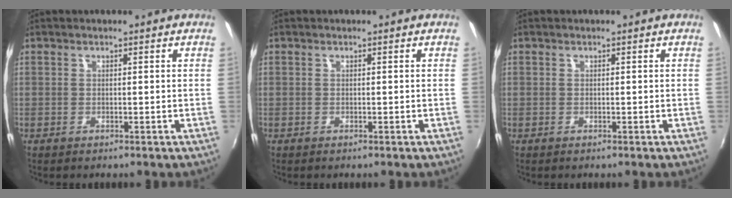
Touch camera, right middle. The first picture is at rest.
{"total": 0.0}
{"total": 0.0}